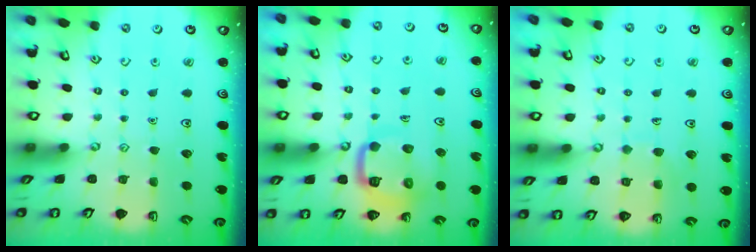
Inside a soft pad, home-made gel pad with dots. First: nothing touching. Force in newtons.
{"total": 11.9, "press": 11.9, "slide": 1.4}
{"total": 6.3, "press": 6.3, "slide": 0.4}